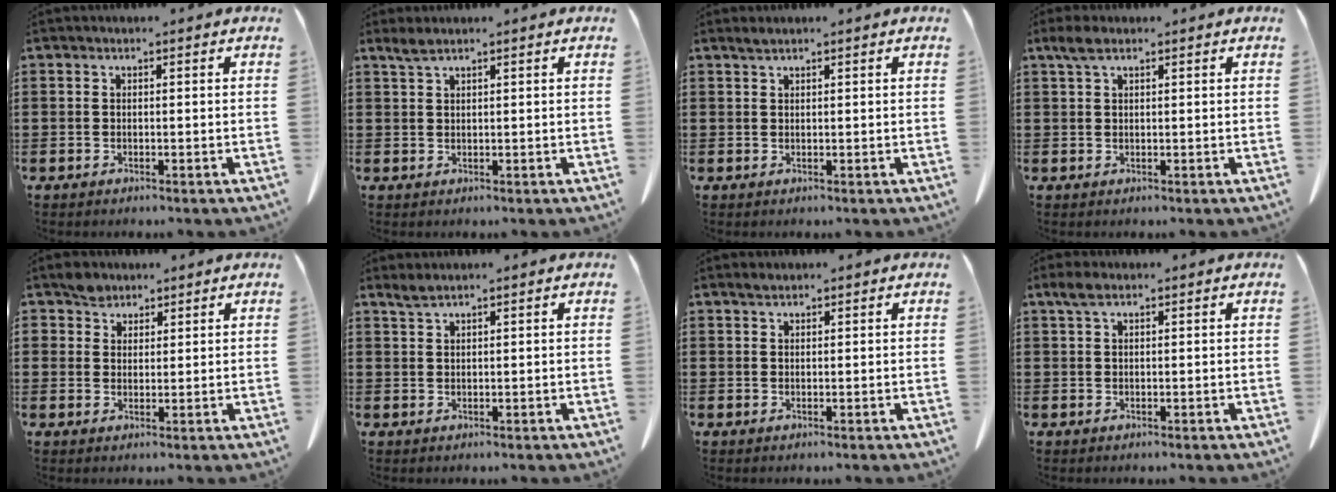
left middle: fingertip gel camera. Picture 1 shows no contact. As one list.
[{"total": 1.9, "force": [1.4, 0.2, 1.2], "torque": [-0.028, 0.001, 0.026]}, {"total": 1.0, "force": [0.8, 0.1, 0.6], "torque": [-0.014, 0.001, 0.015]}, {"total": 2.4, "force": [1.3, 0.9, 1.9], "torque": [-0.041, 0.006, 0.022]}, {"total": 3.1, "force": [2.5, 1.7, 0.3], "torque": [-0.008, 0.003, 0.048]}, {"total": 1.7, "force": [1.4, 0.2, 1.0], "torque": [-0.023, 0.000, 0.025]}, {"total": 1.1, "force": [0.9, 0.4, 0.4], "torque": [-0.010, 0.002, 0.018]}, {"total": 2.2, "force": [1.2, 0.8, 1.6], "torque": [-0.036, 0.006, 0.020]}]